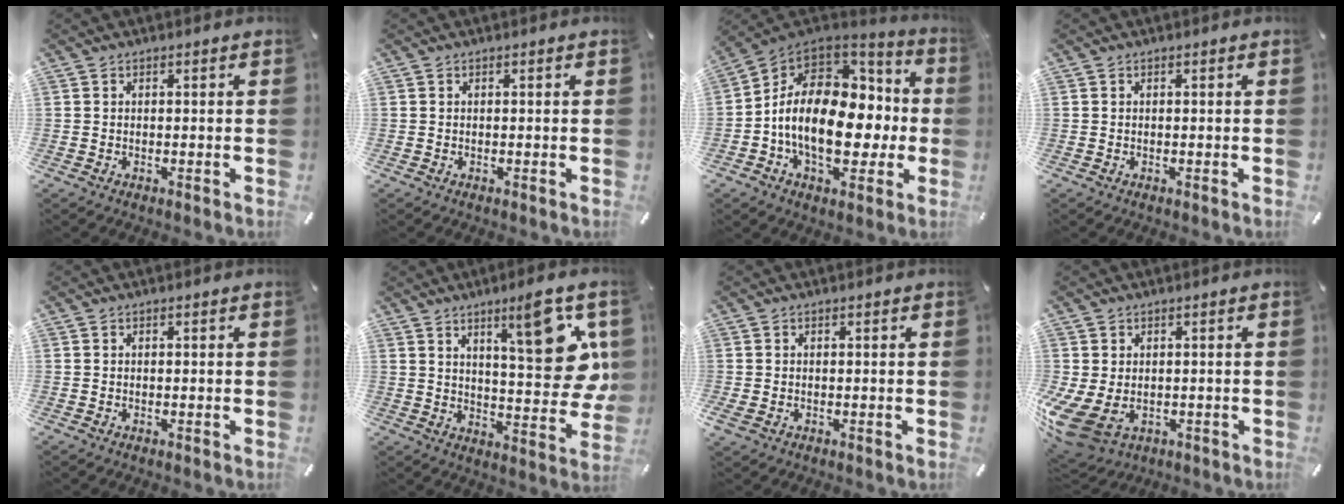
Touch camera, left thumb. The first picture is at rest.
{"total": 0.0}
{"total": 19.6, "force": [-2.5, 12.8, 14.6], "torque": [-0.271, 0.000, -0.040]}
{"total": 0.0}
{"total": 0.0}
{"total": 17.7, "force": [8.2, 5.6, 14.6], "torque": [-0.186, -0.046, 0.122]}
{"total": 0.9, "force": [-0.1, 0.2, 0.9], "torque": [-0.018, 0.000, -0.002]}
{"total": 7.0, "force": [-1.5, 5.4, 4.2], "torque": [-0.099, -0.006, -0.028]}